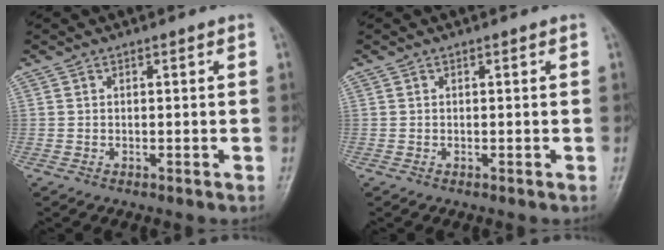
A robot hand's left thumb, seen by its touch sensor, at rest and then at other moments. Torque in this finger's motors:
{"motor_torque": [0.01, 0.00, 0.00, -0.02, 0.00]}